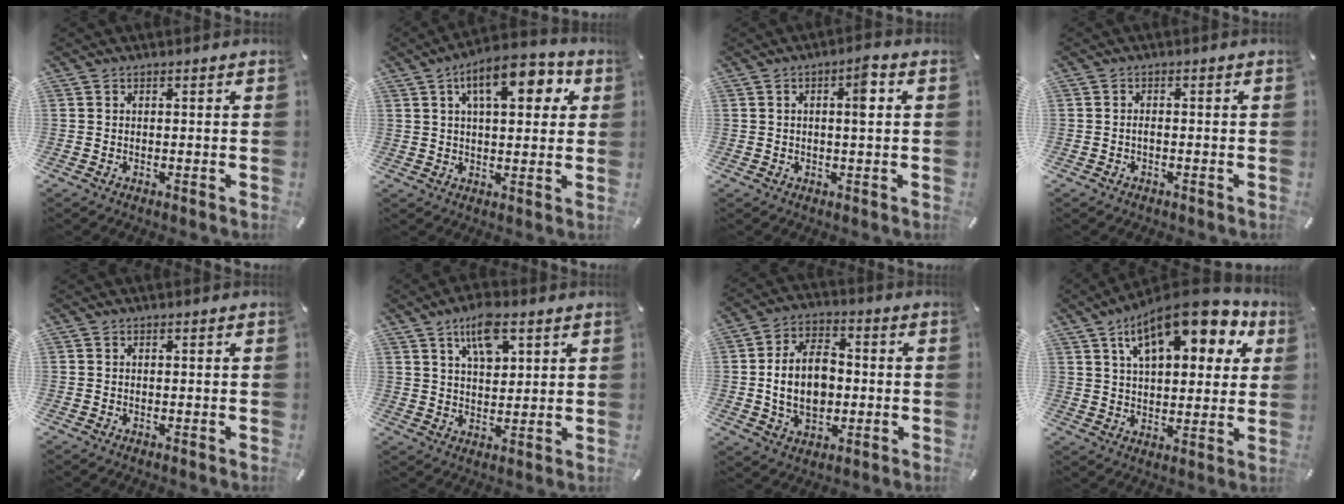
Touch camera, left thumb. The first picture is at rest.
{"total": 12.7, "force": [5.2, 5.8, 10.0], "torque": [-0.143, -0.008, 0.083]}
{"total": 4.8, "force": [0.9, 1.2, 4.6], "torque": [-0.067, 0.000, 0.006]}
{"total": 1.4, "force": [-0.7, 0.7, 1.0], "torque": [-0.022, 0.003, -0.014]}
{"total": 0.0}
{"total": 8.7, "force": [4.7, 4.3, 6.1], "torque": [-0.097, -0.012, 0.078]}
{"total": 13.0, "force": [-0.6, 9.4, 8.9], "torque": [-0.169, 0.011, -0.010]}
{"total": 17.8, "force": [9.4, 8.2, 12.7], "torque": [-0.190, -0.037, 0.152]}